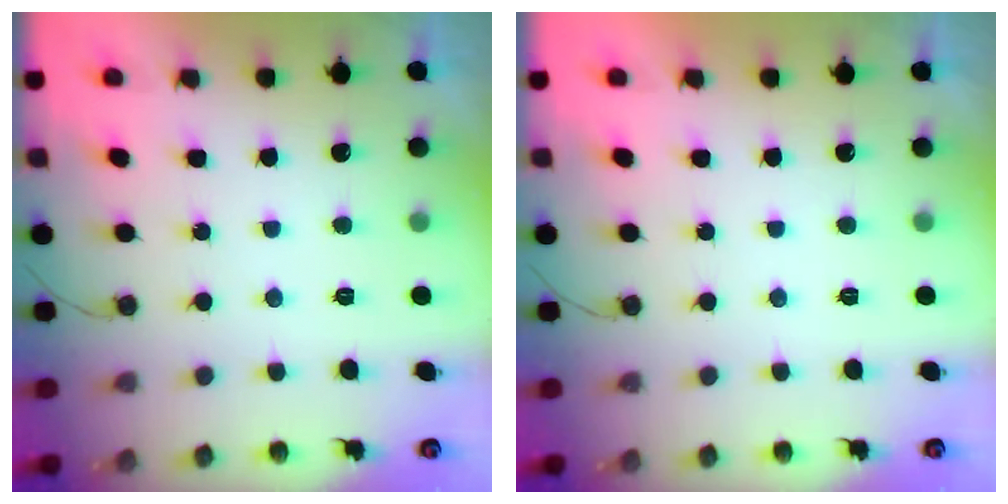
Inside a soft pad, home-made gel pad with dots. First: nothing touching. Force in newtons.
{"total": 1.7, "press": 1.7, "slide": 0.1}